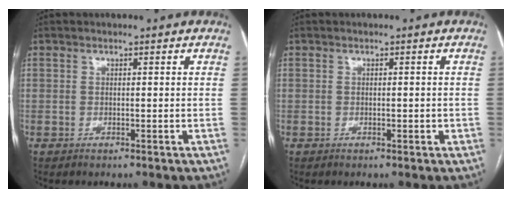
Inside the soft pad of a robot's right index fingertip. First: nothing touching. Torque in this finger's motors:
{"motor_torque": [0.01, 0.06, 0.07, 0.04]}